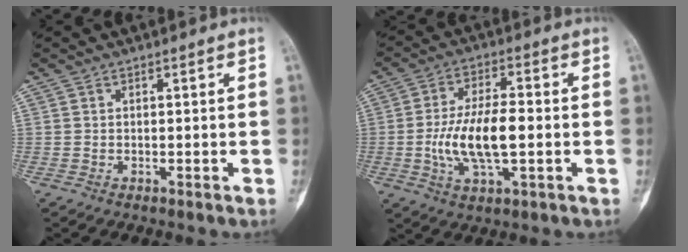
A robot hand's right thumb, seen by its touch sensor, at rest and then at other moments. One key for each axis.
{"total": 12.0, "fx": -1.5, "fy": 4.8, "fz": 10.9, "tx": -0.212, "ty": 0.007, "tz": -0.027}